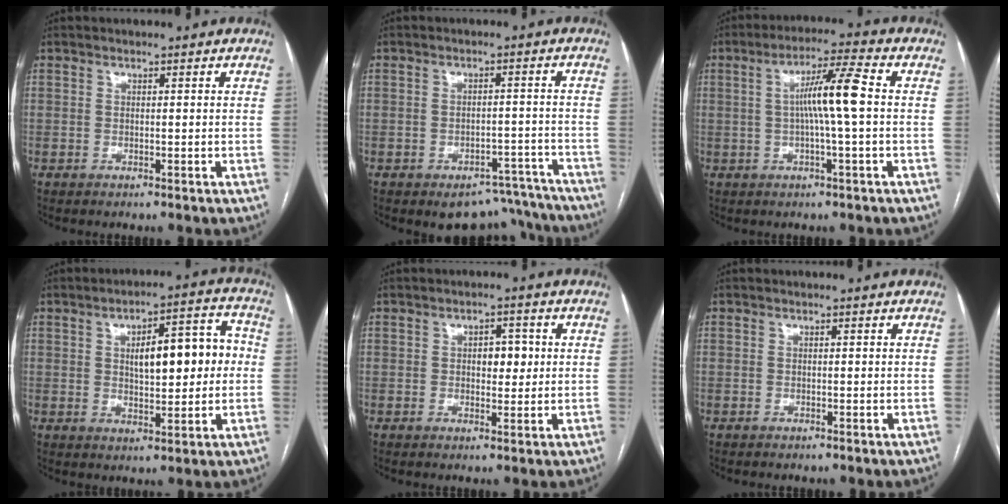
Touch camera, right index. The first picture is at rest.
{"total": 8.8, "force": [-7.9, 3.7, 1.1], "torque": [0.020, 0.031, -0.095]}
{"total": 8.1, "force": [0.3, -0.4, 8.0], "torque": [-0.143, 0.013, 0.002]}
{"total": 11.1, "force": [1.1, 3.7, 10.4], "torque": [-0.147, 0.034, 0.021]}
{"total": 3.7, "force": [0.5, 2.1, 3.1], "torque": [-0.041, 0.008, 0.010]}
{"total": 0.0}